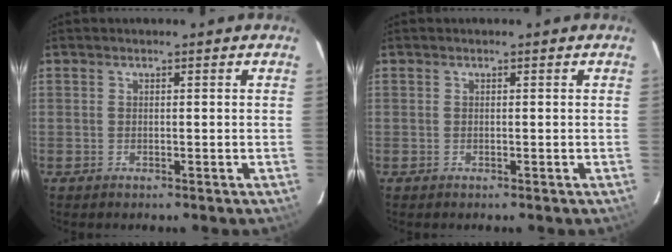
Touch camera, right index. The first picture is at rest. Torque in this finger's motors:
{"motor_torque": [0.00, 0.00, 0.00, 0.00]}